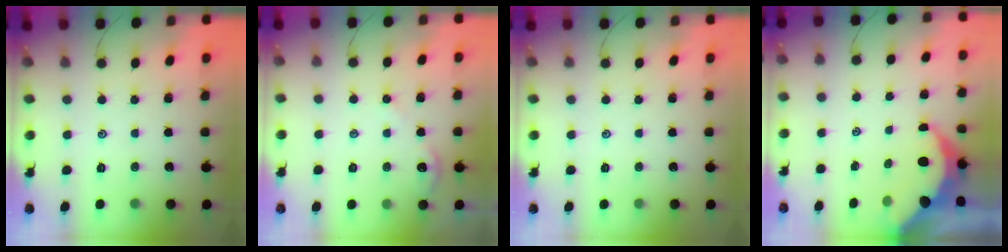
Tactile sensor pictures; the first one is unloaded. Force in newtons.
{"total": 2.4, "press": 2.4, "slide": 0.4}
{"total": 0.0}
{"total": 6.8, "press": 6.7, "slide": 0.9}